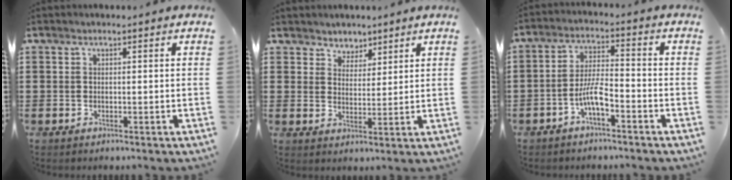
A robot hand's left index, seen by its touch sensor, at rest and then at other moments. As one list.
[{"total": 3.6, "force": [2.9, 2.1, -0.4], "torque": [-0.010, 0.005, 0.054]}, {"total": 6.0, "force": [-3.3, 1.6, 4.8], "torque": [-0.108, 0.003, -0.067]}]